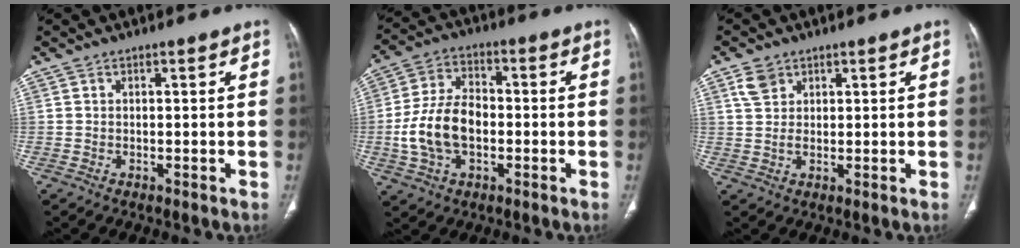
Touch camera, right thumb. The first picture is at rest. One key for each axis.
{"total": 12.5, "fx": -1.9, "fy": 7.9, "fz": 9.4, "tx": -0.182, "ty": 0.025, "tz": -0.038}
{"total": 3.7, "fx": 2.0, "fy": 2.6, "fz": 1.7, "tx": -0.028, "ty": -0.003, "tz": 0.044}